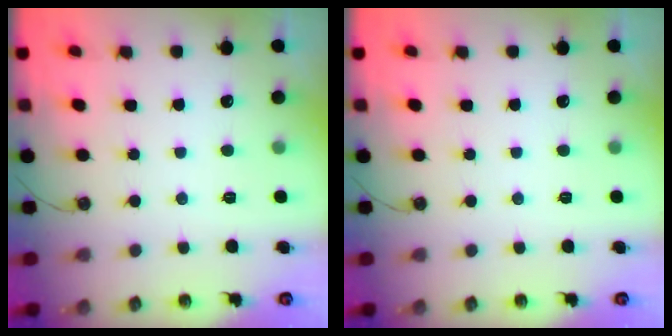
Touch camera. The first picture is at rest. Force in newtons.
{"total": 0.0}